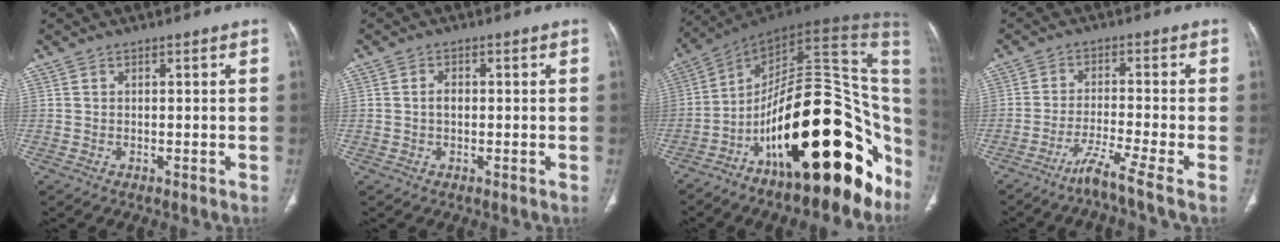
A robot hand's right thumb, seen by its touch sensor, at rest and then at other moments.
{"total": 1.8, "force": [-0.1, 1.2, 1.3], "torque": [-0.020, 0.006, -0.004]}
{"total": 31.0, "force": [-11.1, 12.5, 26.1], "torque": [-0.268, 0.092, -0.170]}
{"total": 6.4, "force": [-4.2, -1.1, 4.6], "torque": [-0.100, 0.006, -0.086]}